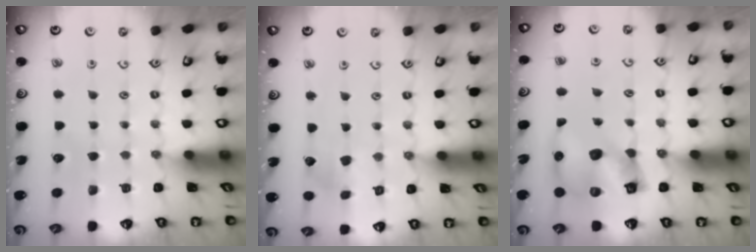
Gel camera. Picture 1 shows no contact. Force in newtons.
{"total": 2.8, "press": 2.7, "slide": 0.4}
{"total": 11.8, "press": 11.7, "slide": 1.5}